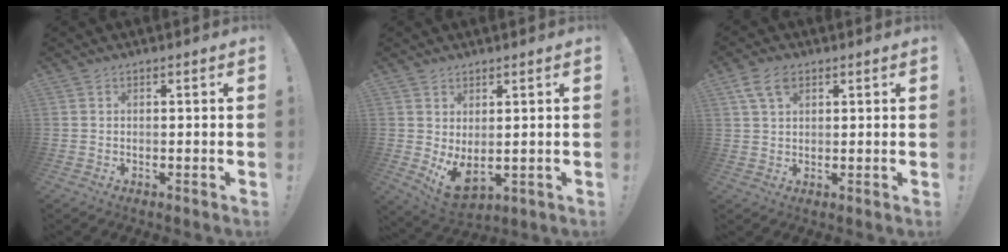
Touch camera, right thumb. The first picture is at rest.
{"total": 6.2, "force": [1.5, 3.1, 5.2], "torque": [-0.079, -0.030, 0.035]}
{"total": 6.0, "force": [3.1, 3.4, 3.8], "torque": [-0.072, -0.003, 0.060]}